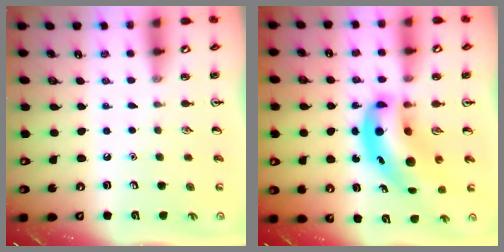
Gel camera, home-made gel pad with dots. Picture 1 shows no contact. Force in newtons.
{"total": 13.3, "press": 12.8, "slide": 3.9}